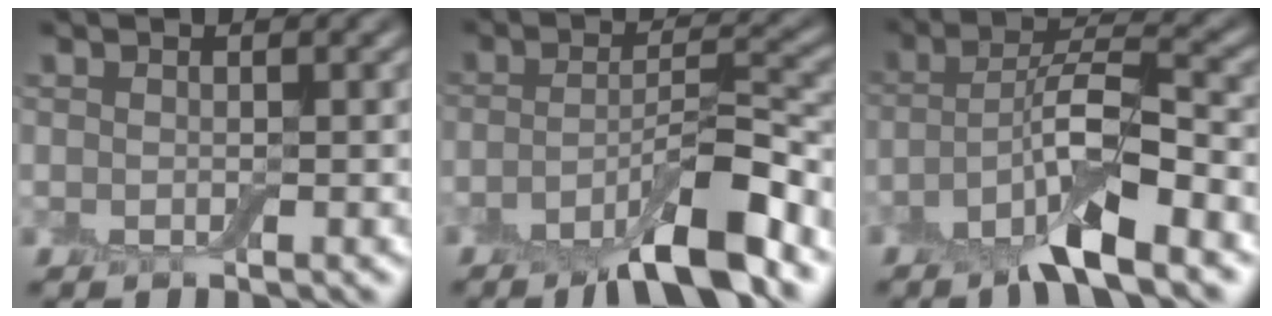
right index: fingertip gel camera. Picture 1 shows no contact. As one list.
[{"total": 7.3, "force": [-4.6, 1.6, 5.5], "torque": [-0.084, 0.010, -0.084]}, {"total": 7.4, "force": [-3.9, 1.8, 6.0], "torque": [-0.103, 0.015, -0.080]}]